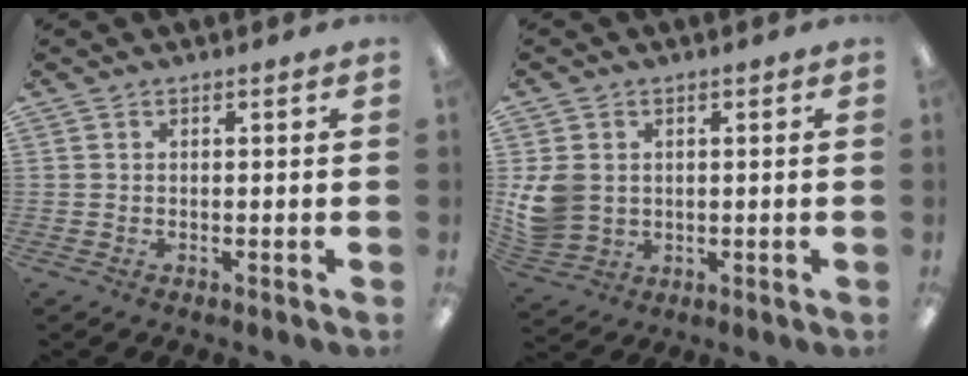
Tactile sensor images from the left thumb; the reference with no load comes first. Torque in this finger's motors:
{"motor_torque": [-0.26, 0.58, 0.52, -0.48, 0.07]}